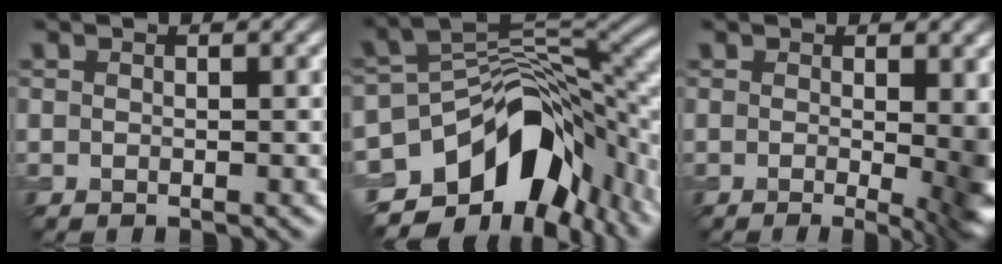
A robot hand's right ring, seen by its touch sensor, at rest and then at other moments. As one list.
[{"total": 14.0, "force": [-6.1, 8.5, 9.4], "torque": [-0.155, -0.002, -0.096]}, {"total": 8.6, "force": [-0.7, 2.9, 8.0], "torque": [-0.073, -0.002, -0.007]}]